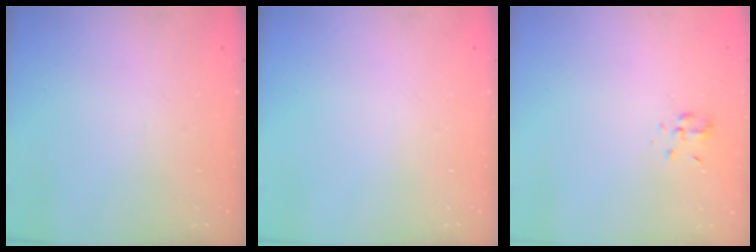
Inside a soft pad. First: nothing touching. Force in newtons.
{"total": 0.0}
{"total": 3.9, "press": 3.7, "slide": 1.2}